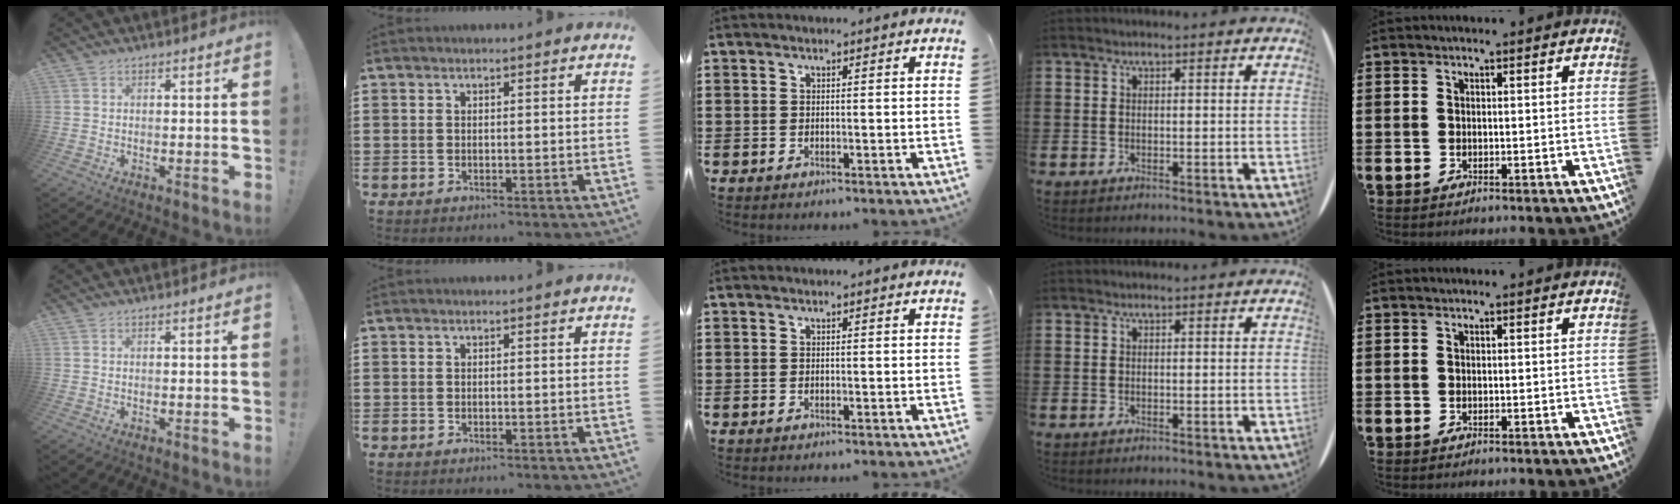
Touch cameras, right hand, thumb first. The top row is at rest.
{}